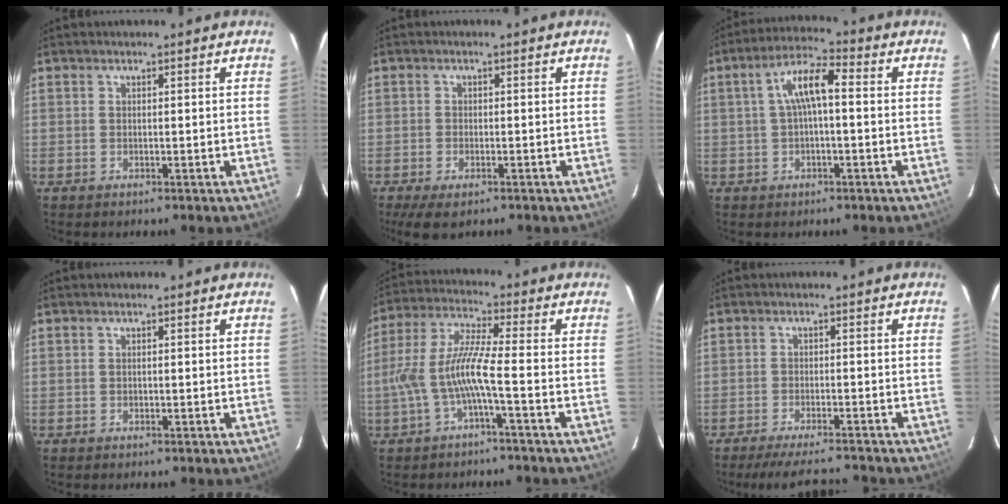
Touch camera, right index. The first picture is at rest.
{"total": 5.0, "force": [-3.3, 2.0, 3.1], "torque": [-0.070, -0.019, -0.057]}
{"total": 7.2, "force": [0.4, 2.1, 6.9], "torque": [-0.135, 0.023, 0.009]}
{"total": 0.0}
{"total": 8.9, "force": [-3.1, 0.3, 8.3], "torque": [-0.189, 0.008, -0.056]}
{"total": 9.3, "force": [-8.4, 1.2, 3.8], "torque": [-0.087, -0.009, -0.130]}